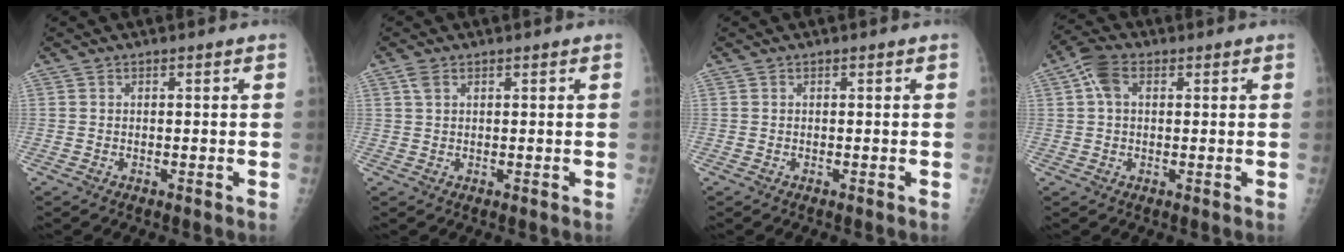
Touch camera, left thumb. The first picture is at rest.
{"total": 1.7, "force": [0.8, 1.0, 1.2], "torque": [-0.026, 0.005, 0.020]}
{"total": 0.0}
{"total": 5.4, "force": [1.5, 3.5, 3.8], "torque": [-0.070, 0.013, 0.023]}